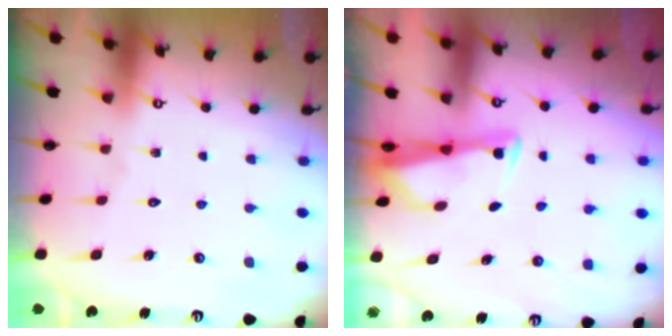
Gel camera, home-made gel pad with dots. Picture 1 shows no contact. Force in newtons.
{"total": 3.0, "press": 2.9, "slide": 0.4}